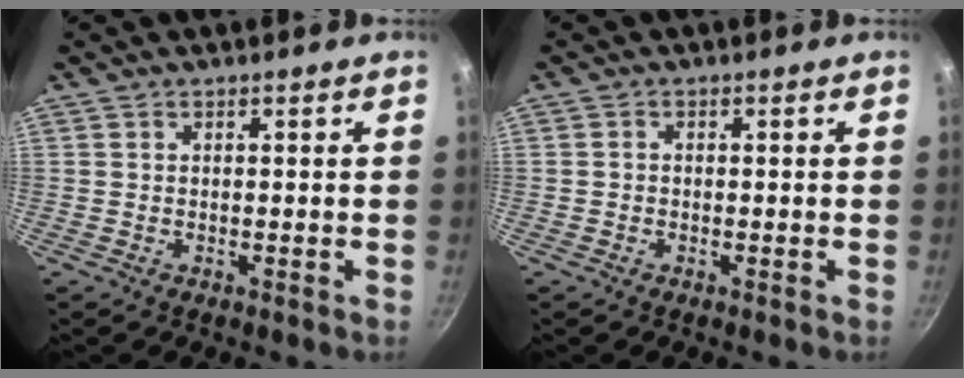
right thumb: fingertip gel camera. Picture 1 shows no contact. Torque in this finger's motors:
{"motor_torque": [-0.49, 0.01, -0.24, 0.06, 0.06]}